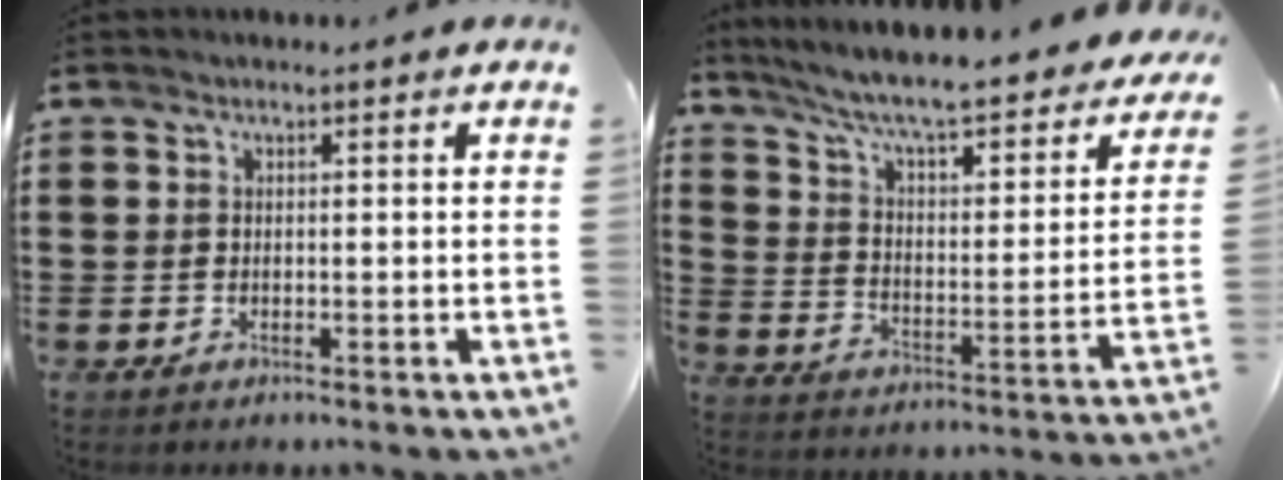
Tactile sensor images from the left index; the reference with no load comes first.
{"total": 7.0, "force": [5.6, 0.5, 4.2], "torque": [-0.104, -0.050, 0.087]}